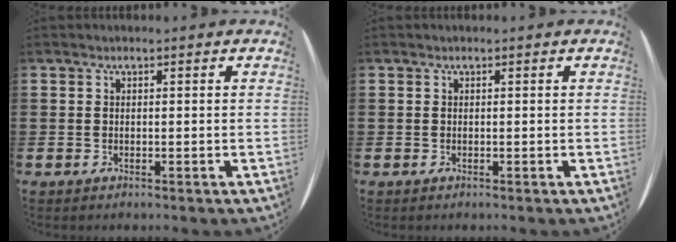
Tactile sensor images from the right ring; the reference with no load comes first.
{"total": 0.0}